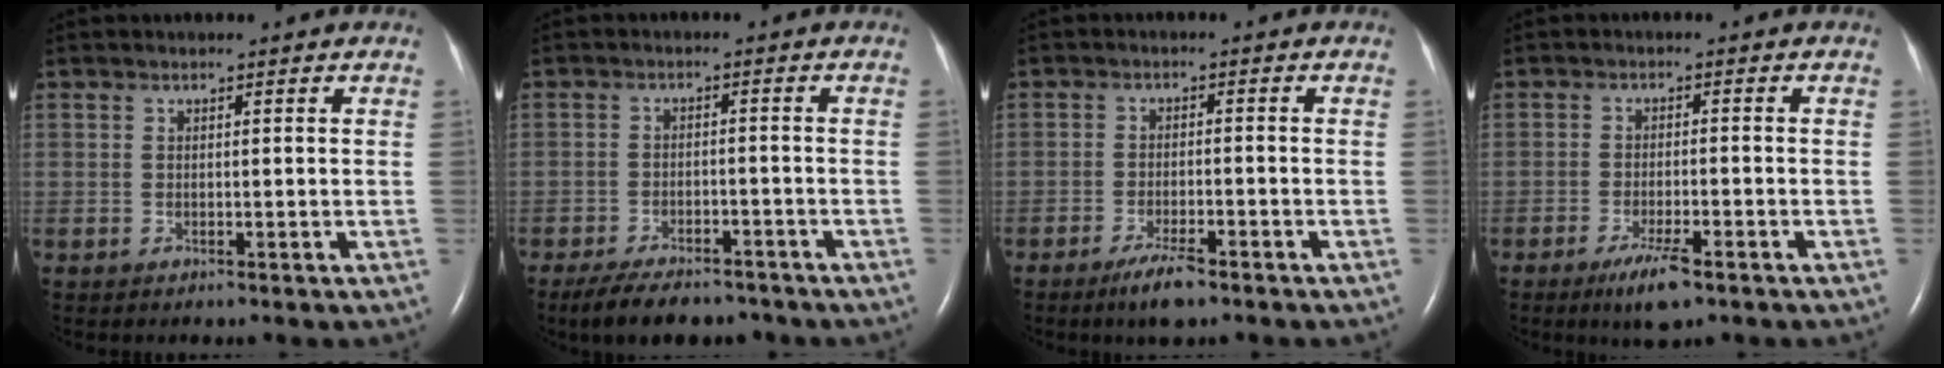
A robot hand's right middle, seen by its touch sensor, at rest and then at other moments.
{"total": 9.0, "force": [-7.3, 3.4, 3.9], "torque": [-0.059, -0.006, -0.113]}
{"total": 4.5, "force": [-3.3, 0.8, 3.0], "torque": [-0.065, -0.007, -0.057]}
{"total": 5.2, "force": [-3.3, 0.9, 3.9], "torque": [-0.079, -0.010, -0.054]}